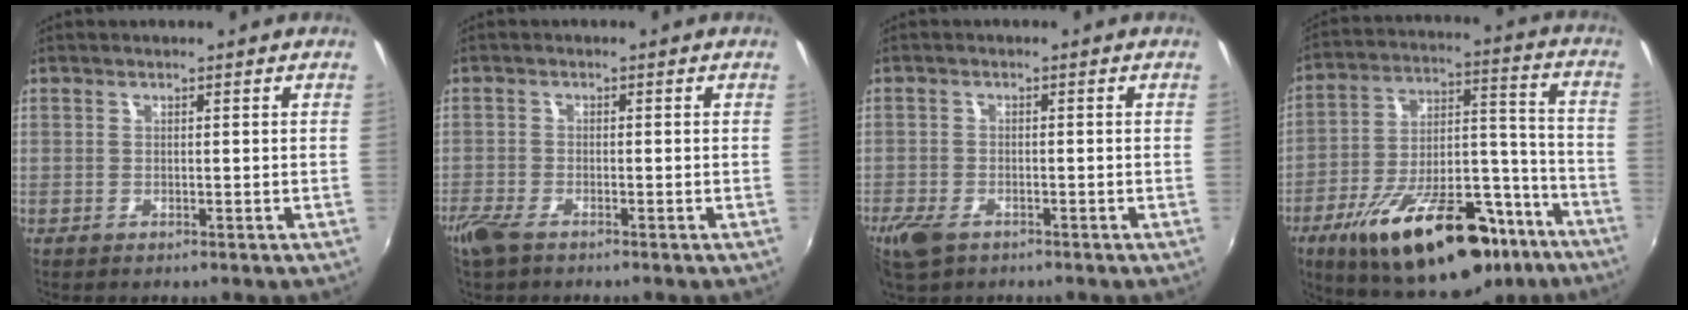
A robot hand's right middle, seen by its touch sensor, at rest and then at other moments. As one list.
[{"total": 4.4, "force": [-3.3, 1.3, 2.6], "torque": [-0.068, -0.013, -0.067]}, {"total": 5.6, "force": [-3.6, 2.8, 3.1], "torque": [-0.083, -0.017, -0.069]}, {"total": 29.0, "force": [-18.1, 12.2, 19.0], "torque": [-0.310, 0.010, -0.257]}]